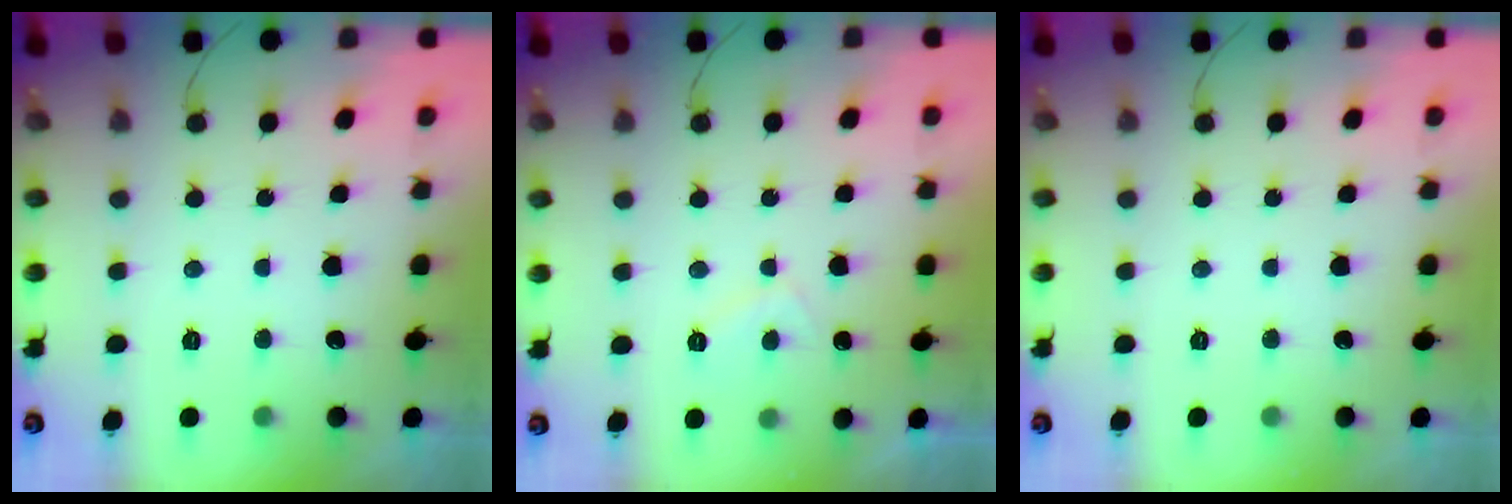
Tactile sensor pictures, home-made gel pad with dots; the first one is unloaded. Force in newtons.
{"total": 2.7, "press": 2.6, "slide": 0.8}
{"total": 0.0}